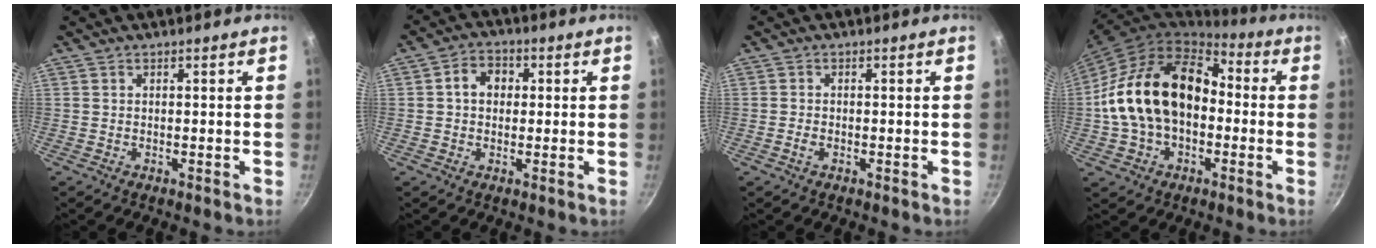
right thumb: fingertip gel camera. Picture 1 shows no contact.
{"total": 5.3, "force": [0.8, 4.3, 3.1], "torque": [-0.026, 0.011, 0.005]}
{"total": 1.1, "force": [-0.4, 0.7, 0.7], "torque": [-0.022, 0.003, -0.010]}
{"total": 20.8, "force": [-0.5, 14.5, 14.9], "torque": [-0.248, 0.052, -0.014]}